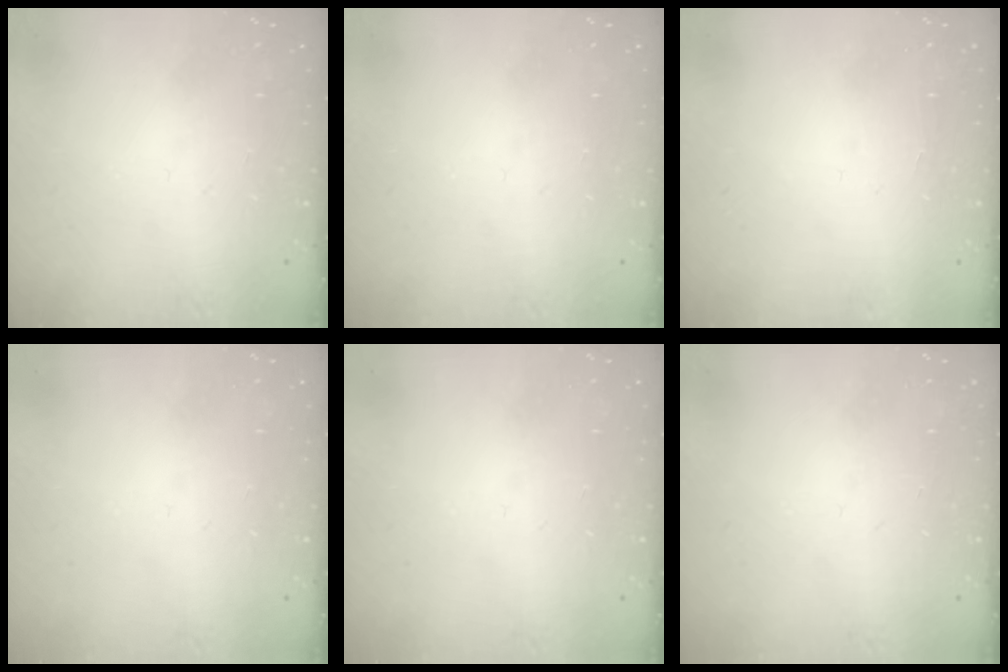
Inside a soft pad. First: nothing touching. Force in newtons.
{"total": 0.0}
{"total": 1.7, "press": 1.7, "slide": 0.1}
{"total": 0.0}
{"total": 0.0}
{"total": 0.0}